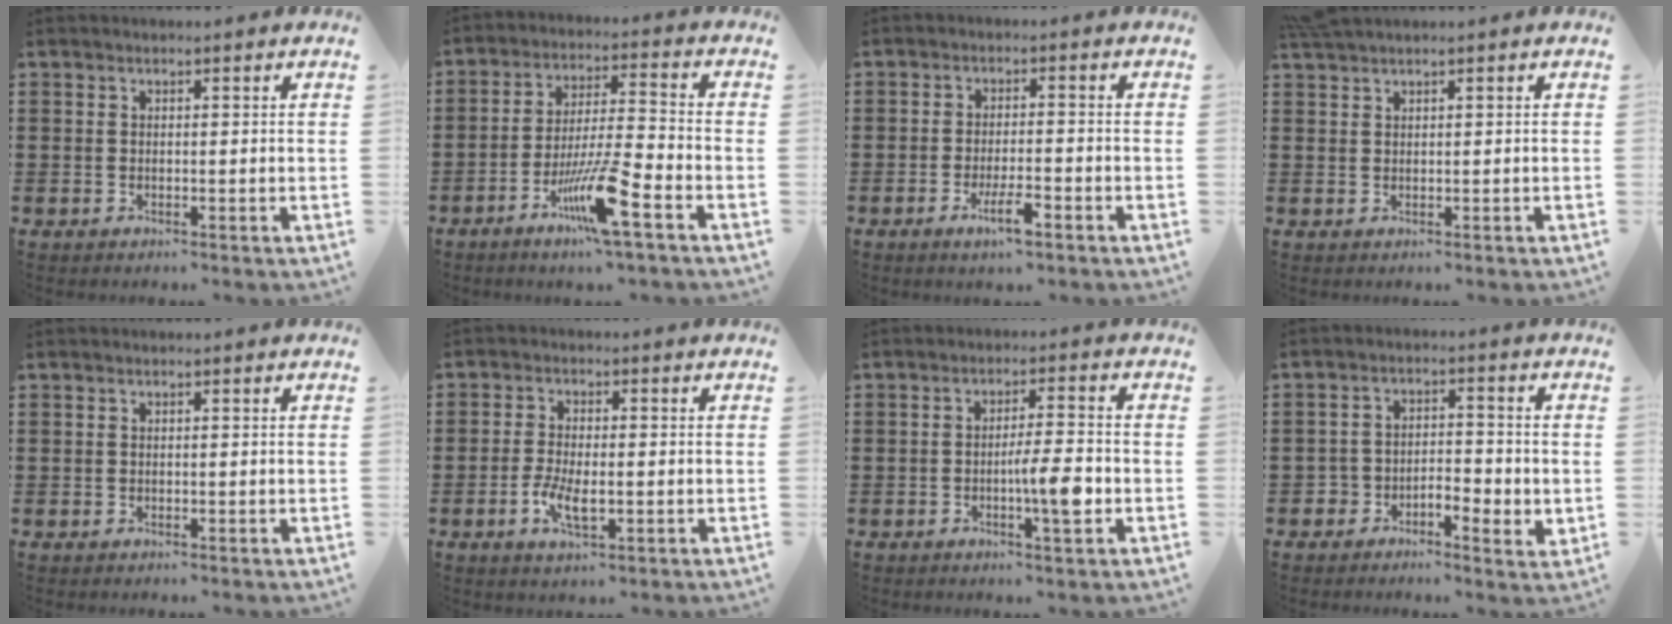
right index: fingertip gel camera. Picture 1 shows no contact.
{"total": 10.2, "force": [-5.4, 1.0, 8.7], "torque": [-0.170, -0.001, -0.099]}
{"total": 4.9, "force": [-2.7, 1.0, 3.9], "torque": [-0.082, -0.007, -0.051]}
{"total": 1.4, "force": [1.3, -0.2, 0.5], "torque": [-0.014, -0.001, 0.026]}
{"total": 0.0}
{"total": 4.9, "force": [-1.5, 2.0, 4.2], "torque": [-0.092, -0.003, -0.031]}
{"total": 6.4, "force": [-1.5, 0.8, 6.2], "torque": [-0.110, -0.005, -0.029]}
{"total": 3.7, "force": [-2.4, 2.0, 1.9], "torque": [-0.037, 0.009, -0.049]}